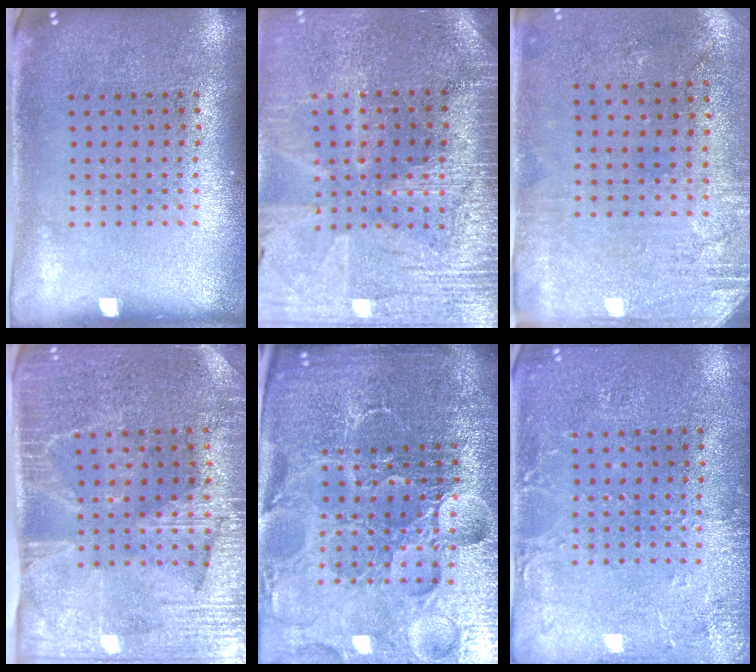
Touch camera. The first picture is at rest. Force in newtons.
{"total": 3.4, "press": 3.2, "slide": 1.0}
{"total": 2.8, "press": 2.3, "slide": 1.6}
{"total": 4.0, "press": 3.5, "slide": 2.0}
{"total": 6.6, "press": 5.9, "slide": 3.1}
{"total": 2.8, "press": 2.8, "slide": 0.4}